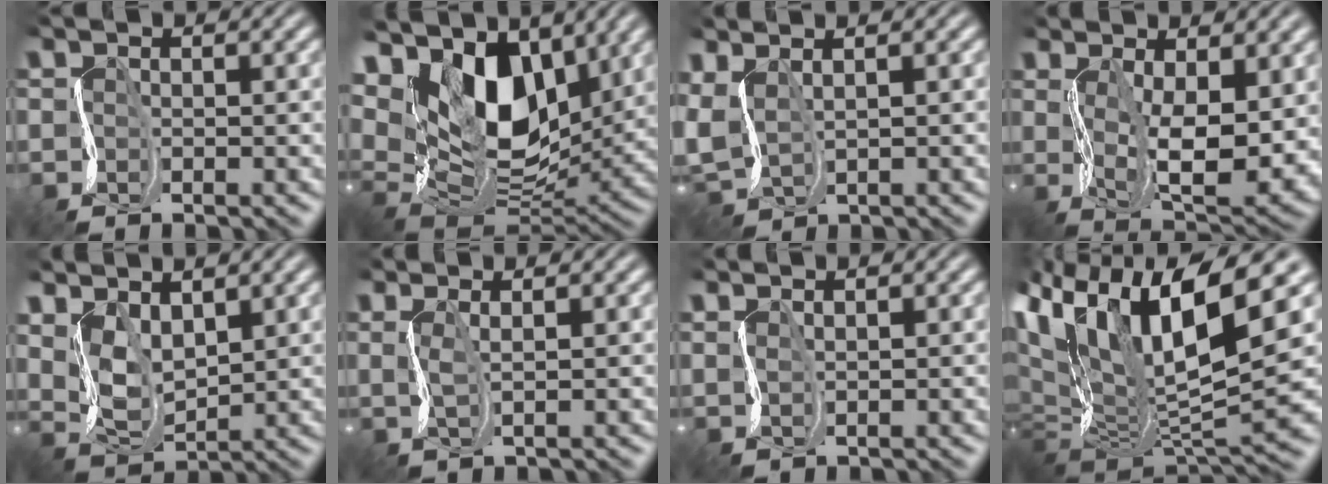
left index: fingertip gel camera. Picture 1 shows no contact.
{"total": 12.4, "force": [6.8, 6.9, 7.7], "torque": [-0.139, 0.009, 0.115]}
{"total": 4.1, "force": [2.5, 2.2, 2.4], "torque": [-0.076, 0.022, 0.054]}
{"total": 8.9, "force": [0.8, 3.7, 8.0], "torque": [-0.139, -0.010, 0.022]}
{"total": 4.2, "force": [3.0, 2.1, 2.2], "torque": [-0.060, -0.001, 0.063]}
{"total": 1.5, "force": [1.3, 0.2, 0.8], "torque": [-0.015, 0.007, 0.025]}
{"total": 1.4, "force": [1.4, 0.1, -0.1], "torque": [0.002, 0.005, 0.033]}
{"total": 13.4, "force": [4.9, 5.6, 11.1], "torque": [-0.207, 0.014, 0.087]}